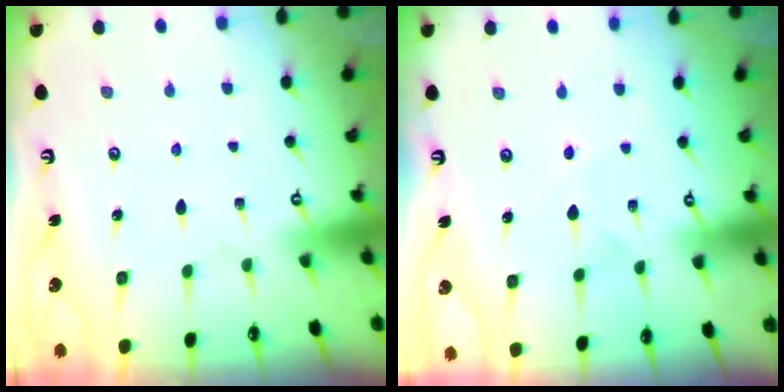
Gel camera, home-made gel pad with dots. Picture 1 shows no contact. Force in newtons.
{"total": 4.2, "press": 4.1, "slide": 0.7}